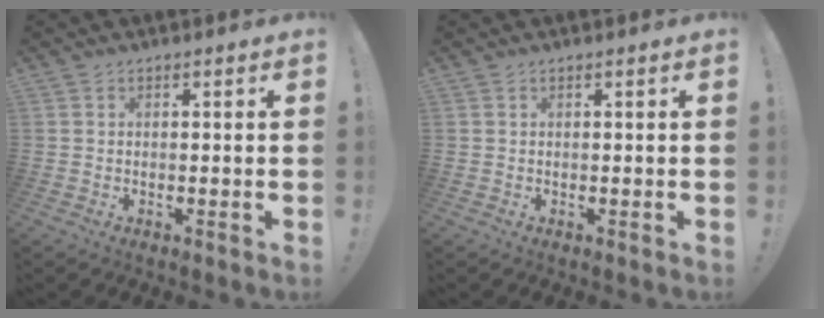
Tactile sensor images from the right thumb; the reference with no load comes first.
{"total": 0.0}